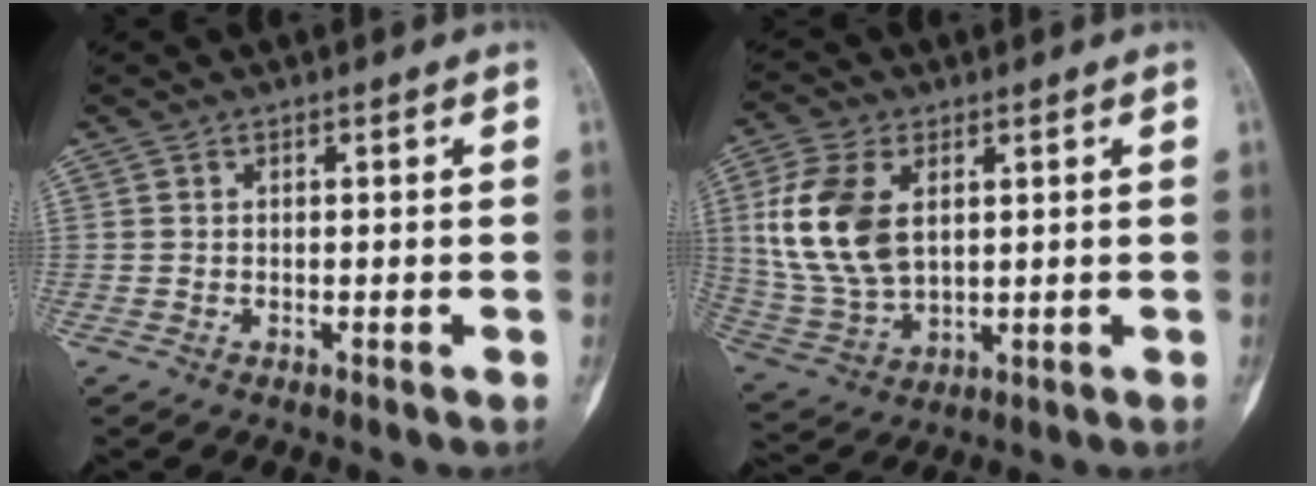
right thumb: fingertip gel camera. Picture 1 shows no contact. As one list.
[{"total": 14.3, "force": [3.3, 8.7, 10.8], "torque": [-0.223, -0.009, 0.074]}]